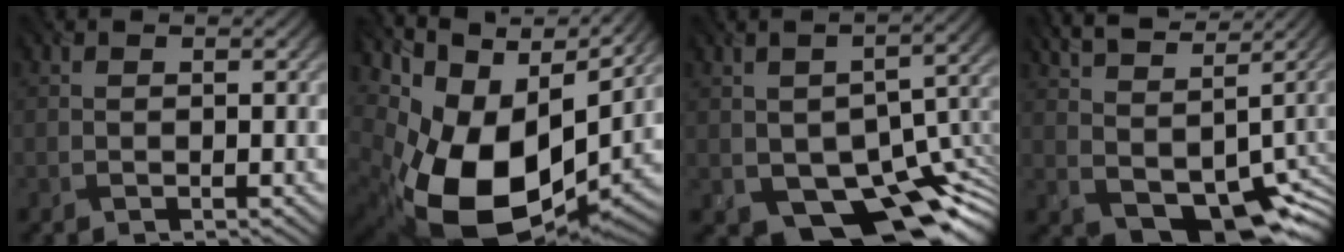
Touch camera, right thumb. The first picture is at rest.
{"total": 18.7, "force": [-0.7, 12.3, 14.1], "torque": [-0.293, -0.045, 0.014]}
{"total": 16.9, "force": [-7.3, 9.7, 11.8], "torque": [-0.174, -0.026, -0.088]}
{"total": 12.5, "force": [3.7, 7.7, 9.1], "torque": [-0.166, -0.017, 0.101]}